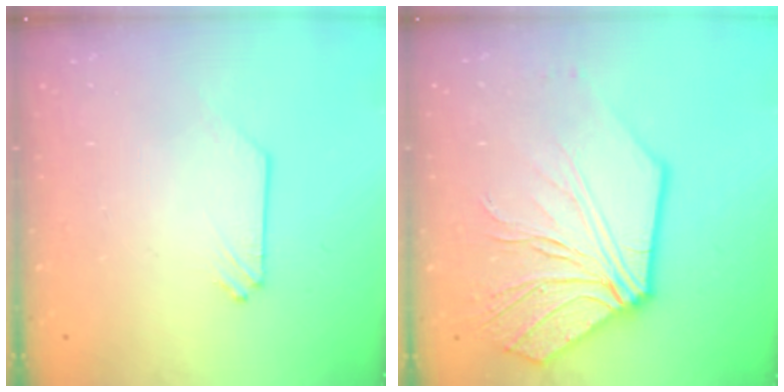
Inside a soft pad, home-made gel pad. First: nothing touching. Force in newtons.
{"total": 12.9, "press": 12.8, "slide": 1.5}